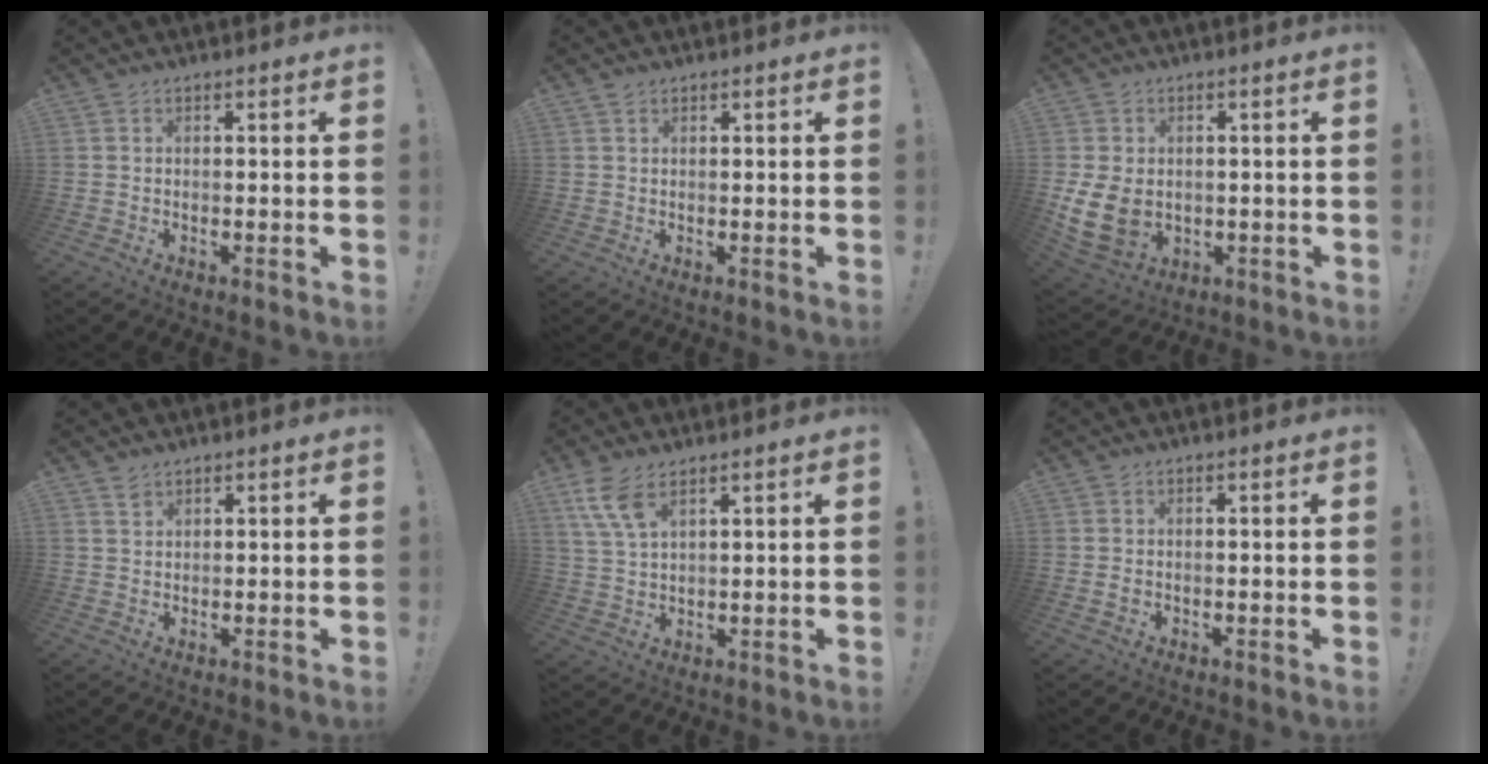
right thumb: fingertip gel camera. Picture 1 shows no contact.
{"total": 0.9, "force": [0.7, 0.5, 0.2], "torque": [0.002, -0.003, 0.013]}
{"total": 9.3, "force": [-0.1, 7.4, 5.6], "torque": [-0.114, 0.001, 0.005]}
{"total": 1.9, "force": [1.6, 0.9, 0.6], "torque": [-0.001, -0.011, 0.028]}
{"total": 7.8, "force": [4.8, 3.0, 5.4], "torque": [-0.113, -0.017, 0.091]}
{"total": 0.7, "force": [-0.1, 0.5, 0.4], "torque": [-0.002, -0.001, -0.003]}